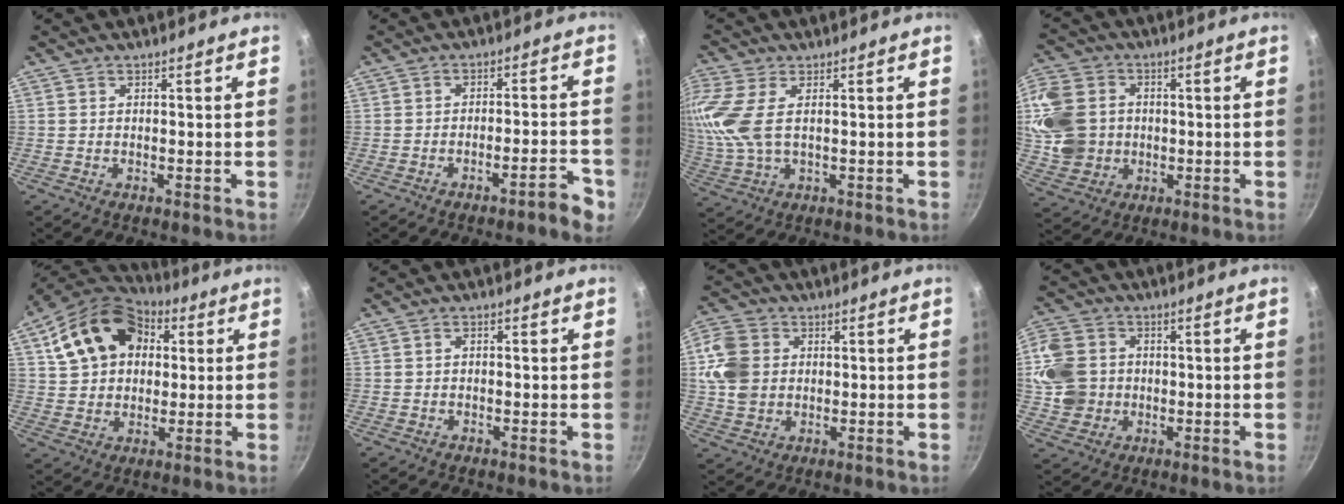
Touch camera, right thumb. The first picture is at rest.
{"total": 5.9, "force": [-3.6, 0.9, 4.6], "torque": [-0.059, 0.032, -0.044]}
{"total": 9.6, "force": [1.9, 4.9, 8.1], "torque": [-0.181, 0.002, 0.040]}
{"total": 16.2, "force": [1.2, 13.6, 8.6], "torque": [-0.177, 0.010, 0.027]}
{"total": 18.5, "force": [5.7, 13.5, 11.2], "torque": [-0.182, 0.021, 0.093]}
{"total": 1.2, "force": [0.1, 0.8, 1.0], "torque": [-0.019, 0.008, 0.001]}
{"total": 9.7, "force": [1.3, 7.9, 5.4], "torque": [-0.087, 0.002, 0.016]}
{"total": 12.1, "force": [0.6, 10.7, 5.6], "torque": [-0.101, 0.009, 0.007]}